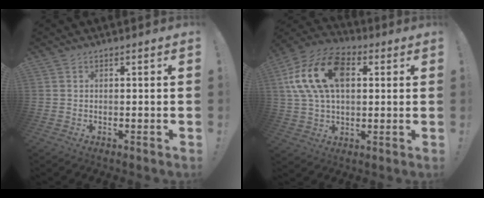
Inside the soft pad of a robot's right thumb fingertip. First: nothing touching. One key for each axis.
{"total": 20.2, "fx": 5.6, "fy": 13.1, "fz": 14.3, "tx": -0.279, "ty": 0.003, "tz": 0.100}